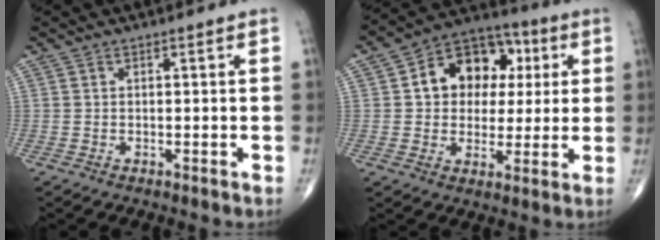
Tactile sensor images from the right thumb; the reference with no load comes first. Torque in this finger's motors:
{"motor_torque": [1.45, 1.41, 1.21, 0.31, 0.12]}